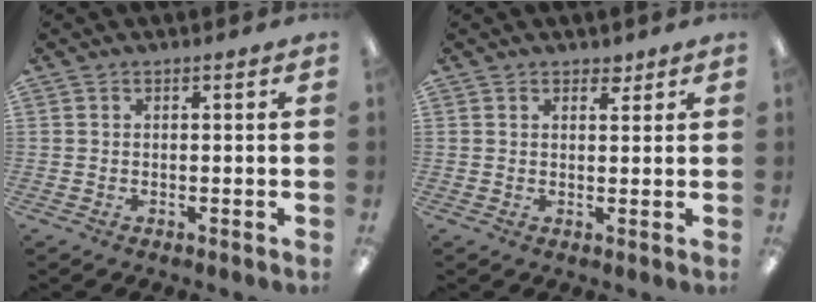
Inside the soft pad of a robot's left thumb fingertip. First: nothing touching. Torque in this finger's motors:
{"motor_torque": [0.24, 0.04, -0.37, 0.21, -0.01]}